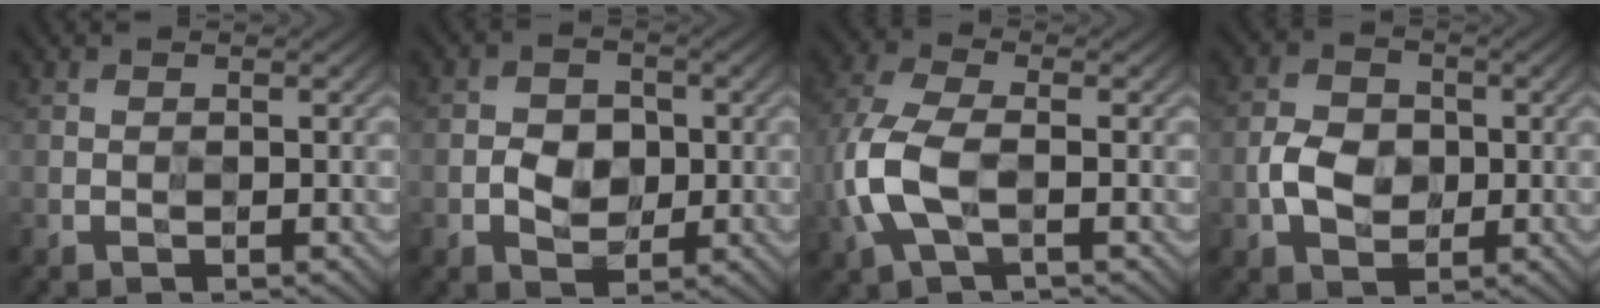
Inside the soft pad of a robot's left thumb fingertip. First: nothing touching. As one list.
[{"total": 3.2, "force": [-0.5, 2.8, 1.5], "torque": [-0.017, 0.000, -0.012]}, {"total": 8.2, "force": [-2.2, 4.4, 6.6], "torque": [-0.170, 0.001, -0.047]}, {"total": 4.3, "force": [-0.8, 3.6, 2.1], "torque": [-0.039, 0.002, -0.019]}]